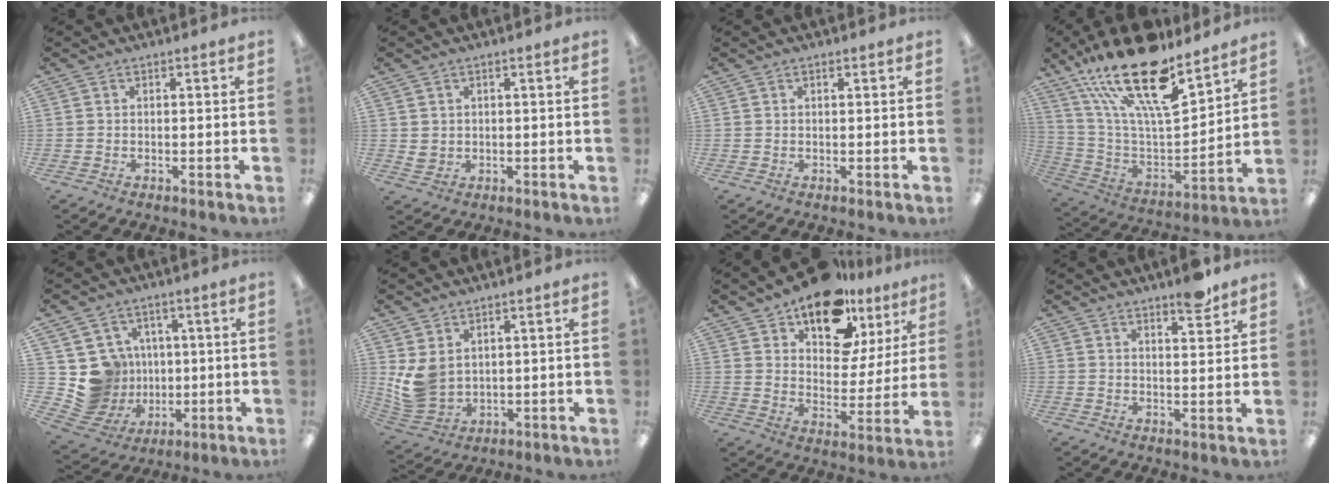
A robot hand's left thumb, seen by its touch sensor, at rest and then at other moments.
{"total": 2.4, "force": [1.0, 2.1, 0.5], "torque": [-0.003, -0.001, 0.016]}
{"total": 0.6, "force": [0.4, 0.3, 0.4], "torque": [-0.001, -0.002, 0.006]}
{"total": 24.8, "force": [16.5, 8.6, 16.4], "torque": [-0.301, -0.104, 0.284]}
{"total": 11.7, "force": [1.6, 11.4, 2.1], "torque": [-0.064, -0.018, 0.046]}
{"total": 7.9, "force": [2.5, 6.1, 4.3], "torque": [-0.104, -0.012, 0.051]}
{"total": 16.9, "force": [12.3, 8.7, 7.6], "torque": [-0.116, -0.078, 0.218]}
{"total": 5.6, "force": [4.7, 1.2, 2.9], "torque": [-0.027, -0.032, 0.076]}